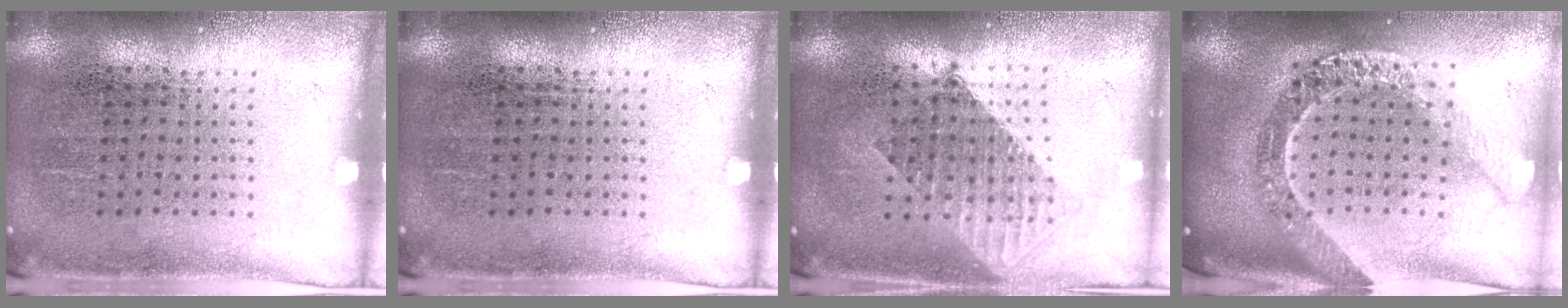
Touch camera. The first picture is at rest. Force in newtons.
{"total": 0.0}
{"total": 1.6, "press": 1.3, "slide": 1.0}
{"total": 2.8, "press": 2.2, "slide": 1.7}